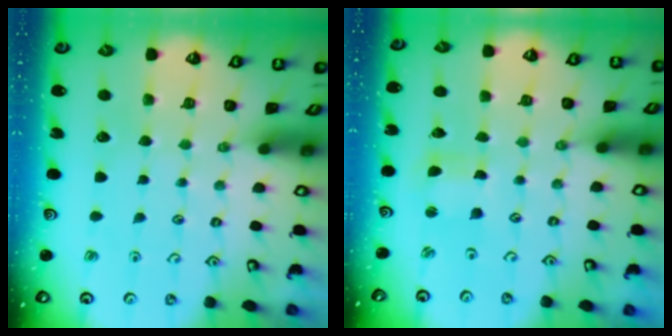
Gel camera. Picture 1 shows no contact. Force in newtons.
{"total": 1.7, "press": 1.7, "slide": 0.4}